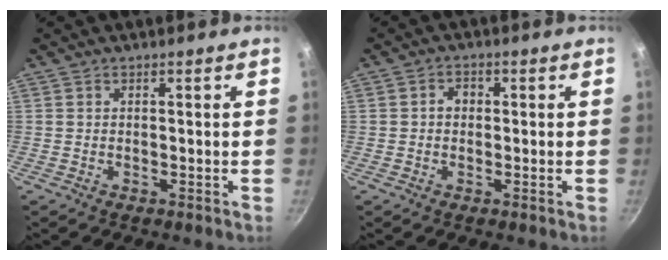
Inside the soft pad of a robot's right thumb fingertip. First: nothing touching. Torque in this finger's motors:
{"motor_torque": [-0.03, -0.15, 0.52, 0.24, 0.03]}